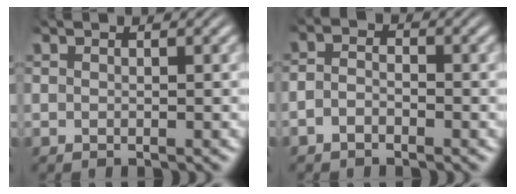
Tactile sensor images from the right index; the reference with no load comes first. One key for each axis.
{"total": 2.0, "fx": -1.3, "fy": 1.2, "fz": 0.9, "tx": -0.024, "ty": -0.010, "tz": -0.022}